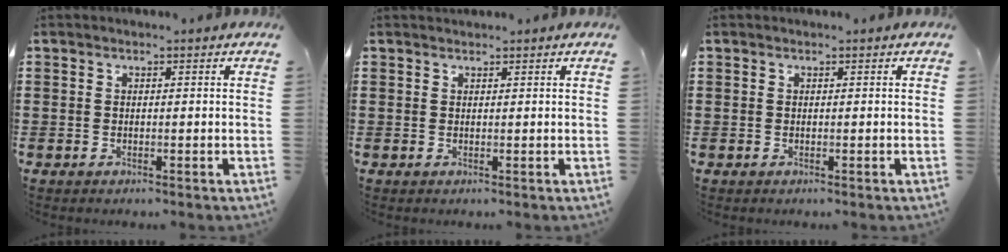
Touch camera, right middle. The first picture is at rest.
{"total": 0.7, "force": [0.6, 0.2, 0.0], "torque": [-0.002, 0.000, 0.013]}
{"total": 0.0}